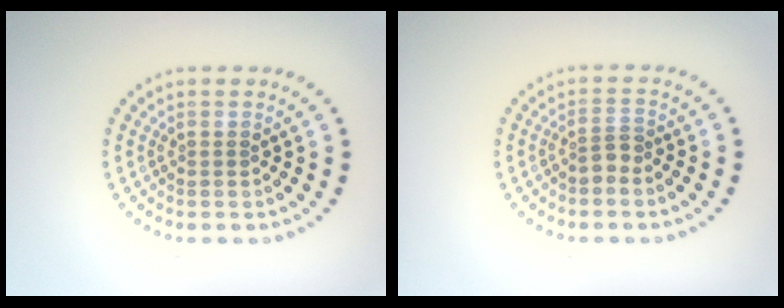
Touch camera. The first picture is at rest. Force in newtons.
{"total": 1.6, "press": 1.3, "slide": 1.0}